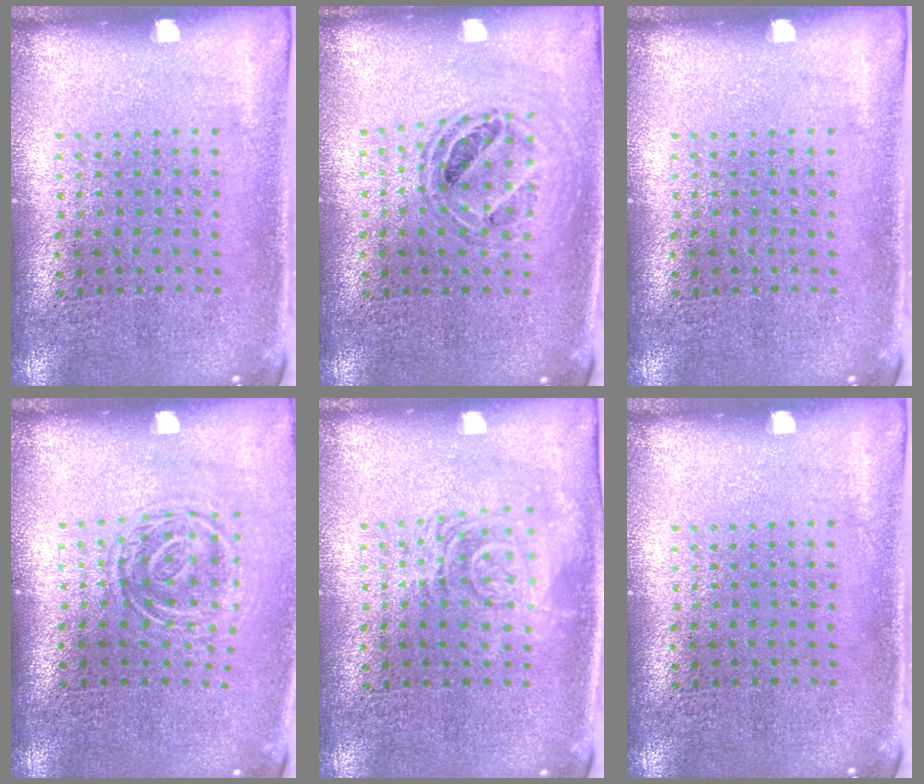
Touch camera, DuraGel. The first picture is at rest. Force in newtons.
{"total": 0.8, "press": 0.8, "slide": 0.0}
{"total": 0.0}
{"total": 1.7, "press": 1.2, "slide": 1.1}
{"total": 1.6, "press": 1.6, "slide": 0.3}
{"total": 0.0}